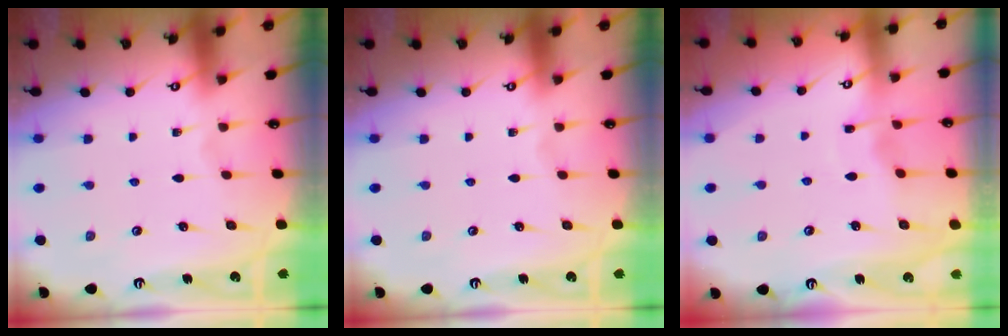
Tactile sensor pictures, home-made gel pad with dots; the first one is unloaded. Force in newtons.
{"total": 0.0}
{"total": 2.8, "press": 2.8, "slide": 0.4}